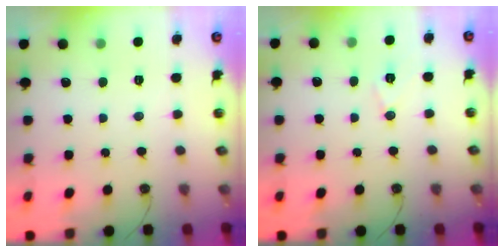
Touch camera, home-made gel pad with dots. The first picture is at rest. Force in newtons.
{"total": 8.2, "press": 7.0, "slide": 4.3}